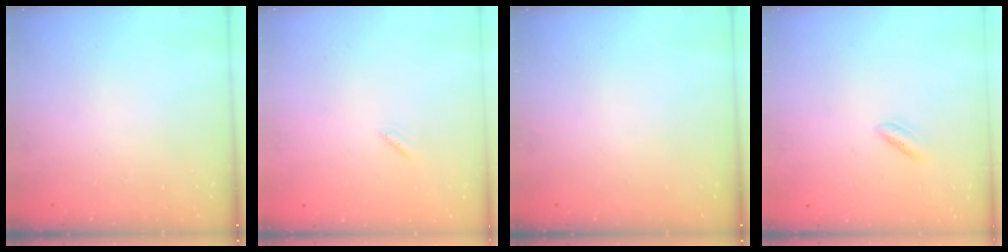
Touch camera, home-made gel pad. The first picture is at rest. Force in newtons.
{"total": 1.2, "press": 1.1, "slide": 0.3}
{"total": 0.0}
{"total": 2.5, "press": 2.4, "slide": 0.7}